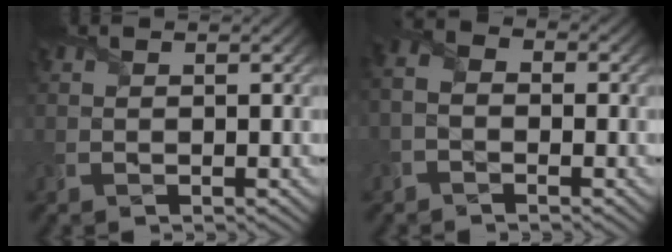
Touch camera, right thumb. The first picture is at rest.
{"total": 3.6, "force": [-1.1, 2.6, 2.2], "torque": [-0.051, 0.010, -0.026]}